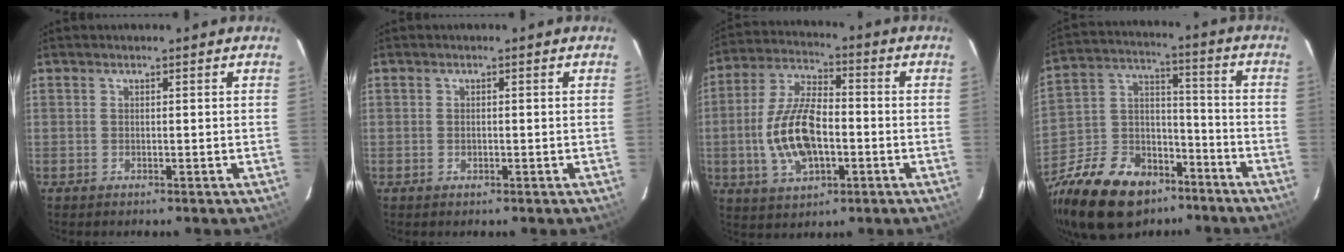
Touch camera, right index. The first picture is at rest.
{"total": 0.9, "force": [-0.2, 0.7, 0.6], "torque": [-0.011, 0.002, -0.003]}
{"total": 14.4, "force": [-2.7, 7.1, 12.2], "torque": [-0.254, 0.006, -0.045]}
{"total": 26.4, "force": [-17.8, 14.7, 12.9], "torque": [-0.296, 0.019, -0.283]}